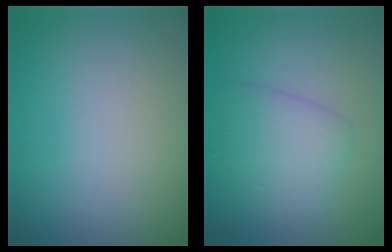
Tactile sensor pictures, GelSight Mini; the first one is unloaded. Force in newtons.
{"total": 3.4, "press": 3.4, "slide": 0.1}